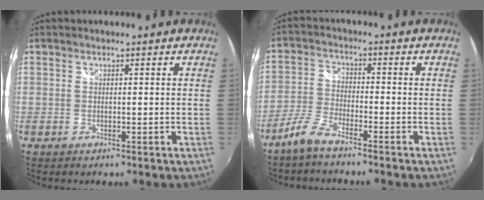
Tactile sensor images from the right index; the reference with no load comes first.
{"total": 5.4, "force": [-4.4, 1.0, 2.9], "torque": [-0.072, 0.001, -0.094]}